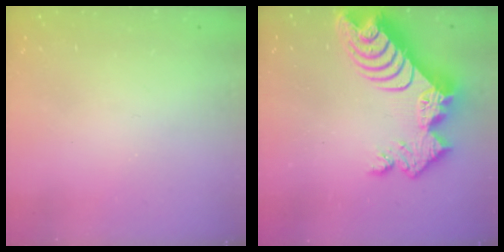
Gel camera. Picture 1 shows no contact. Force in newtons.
{"total": 13.9, "press": 13.8, "slide": 1.3}